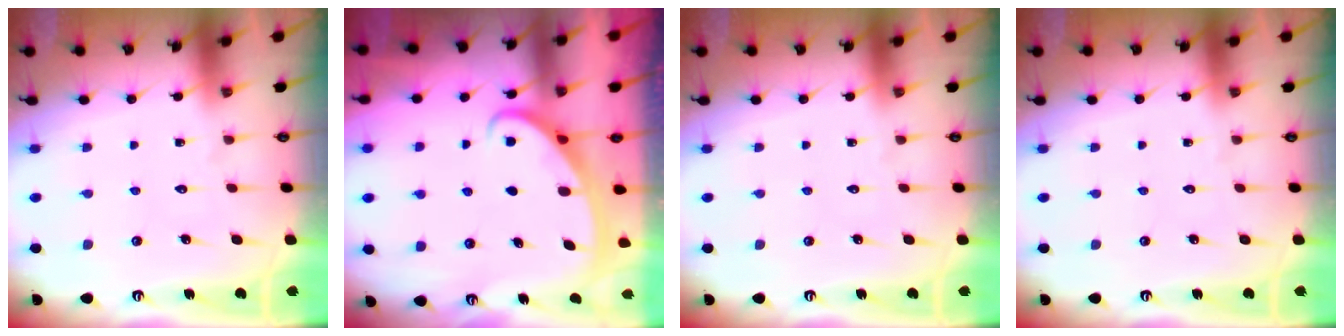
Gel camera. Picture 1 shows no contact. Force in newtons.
{"total": 2.7, "press": 2.7, "slide": 0.4}
{"total": 0.0}
{"total": 0.0}